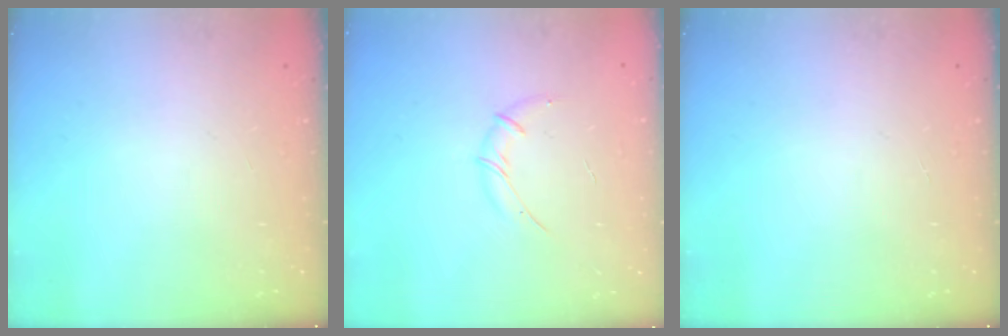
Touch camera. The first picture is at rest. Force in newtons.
{"total": 5.6, "press": 5.4, "slide": 1.5}
{"total": 0.0}